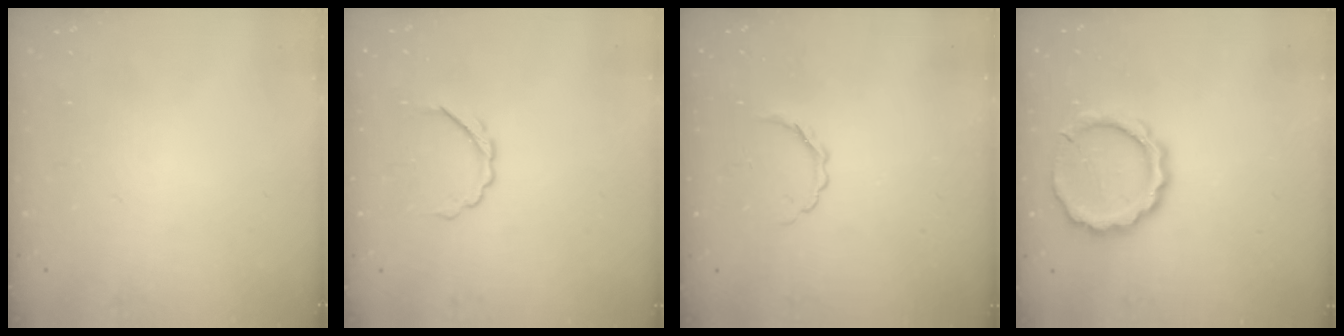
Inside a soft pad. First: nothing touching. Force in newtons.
{"total": 5.2, "press": 5.0, "slide": 1.1}
{"total": 3.5, "press": 3.4, "slide": 0.9}
{"total": 12.2, "press": 12.1, "slide": 1.8}